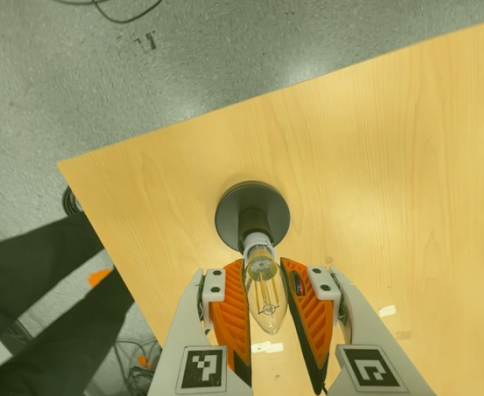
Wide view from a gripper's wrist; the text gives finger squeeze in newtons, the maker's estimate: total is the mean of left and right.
{"total": 12.7, "left": 12.3, "right": 13.0}